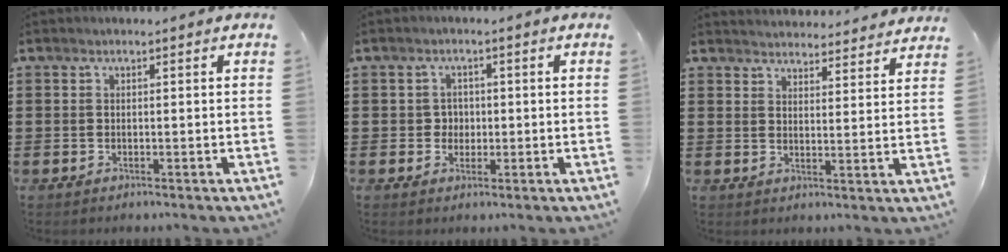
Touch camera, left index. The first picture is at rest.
{"total": 2.3, "force": [0.0, 2.1, 0.8], "torque": [-0.024, 0.009, -0.005]}
{"total": 3.6, "force": [3.6, -0.1, -0.2], "torque": [-0.001, -0.025, 0.062]}